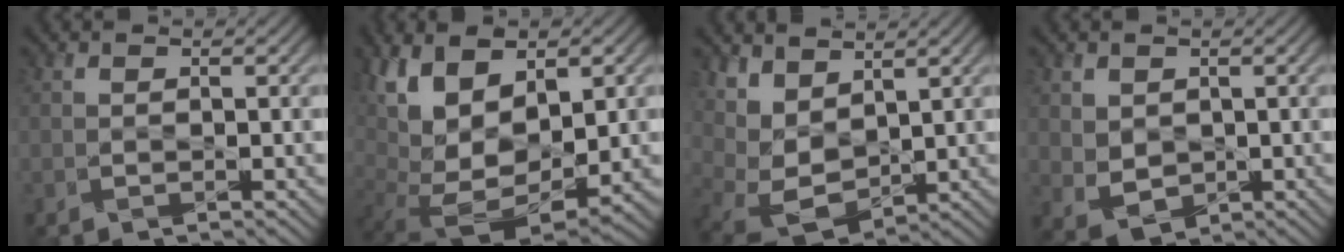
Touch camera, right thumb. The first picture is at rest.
{"total": 14.2, "force": [2.5, 8.2, 11.3], "torque": [-0.224, -0.002, 0.057]}
{"total": 7.0, "force": [4.5, 3.3, 4.2], "torque": [-0.111, 0.004, 0.087]}
{"total": 3.1, "force": [1.1, 2.6, 1.5], "torque": [-0.046, -0.010, 0.025]}